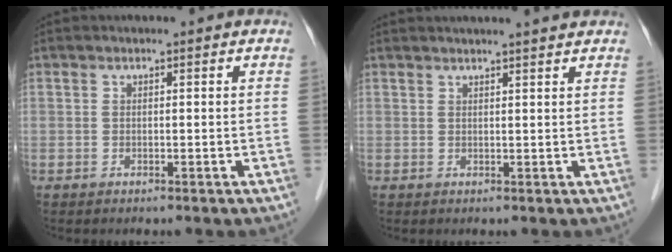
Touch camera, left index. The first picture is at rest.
{"total": 6.6, "force": [6.0, -0.2, 2.6], "torque": [-0.034, 0.023, 0.066]}